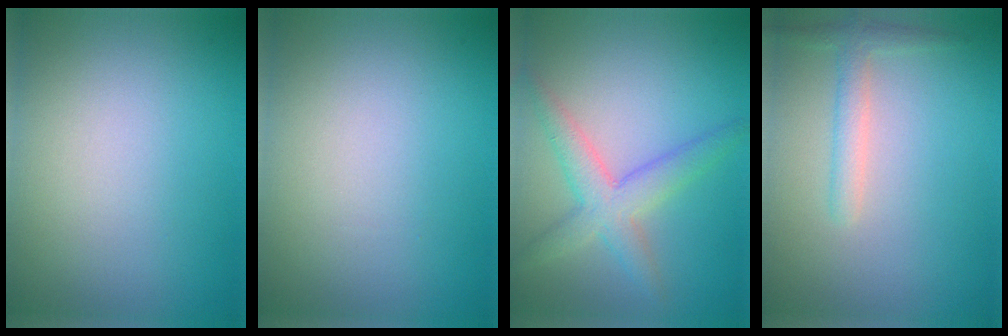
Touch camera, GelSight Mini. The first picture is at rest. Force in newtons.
{"total": 0.0}
{"total": 3.8, "press": 3.8, "slide": 0.1}
{"total": 1.9, "press": 1.9, "slide": 0.1}